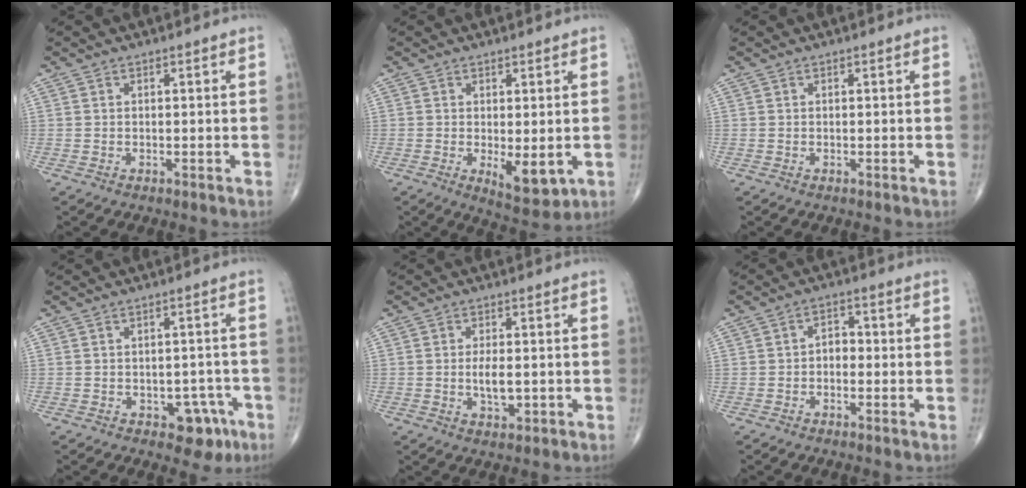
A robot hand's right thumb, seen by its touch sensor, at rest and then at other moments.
{"total": 6.4, "force": [-1.2, 2.7, 5.7], "torque": [-0.076, -0.019, -0.006]}
{"total": 0.0}
{"total": 6.2, "force": [-3.1, 4.0, 3.7], "torque": [-0.016, 0.023, -0.035]}
{"total": 4.3, "force": [-0.5, 2.1, 3.7], "torque": [-0.064, -0.004, -0.008]}
{"total": 3.0, "force": [-0.7, 2.1, 2.0], "torque": [-0.016, 0.015, -0.022]}